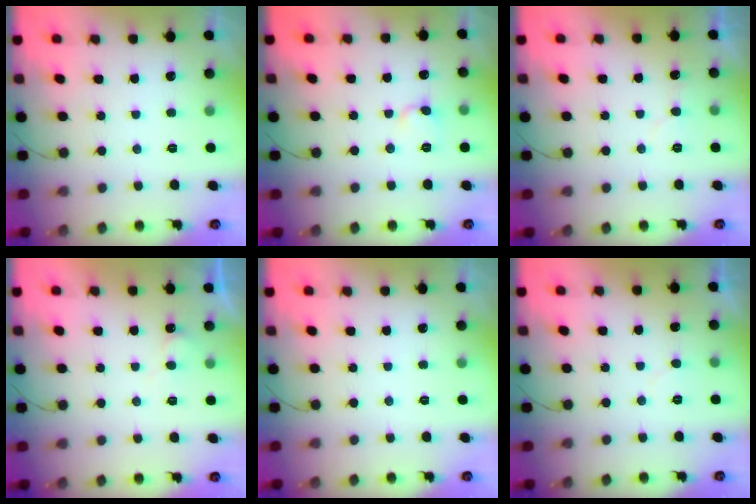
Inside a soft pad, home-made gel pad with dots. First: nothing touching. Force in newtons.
{"total": 4.8, "press": 4.8, "slide": 0.3}
{"total": 4.0, "press": 4.0, "slide": 0.3}
{"total": 6.0, "press": 6.0, "slide": 0.4}
{"total": 0.0}
{"total": 3.7, "press": 3.6, "slide": 0.3}